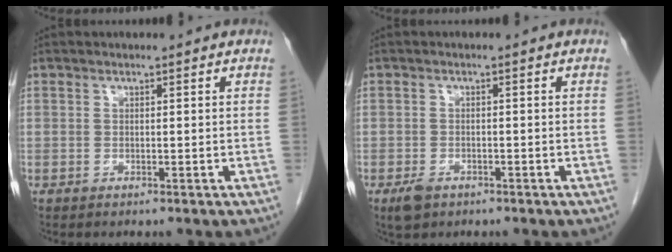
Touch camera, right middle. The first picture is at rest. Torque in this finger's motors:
{"motor_torque": [0.42, -0.28, 0.15, 0.04]}